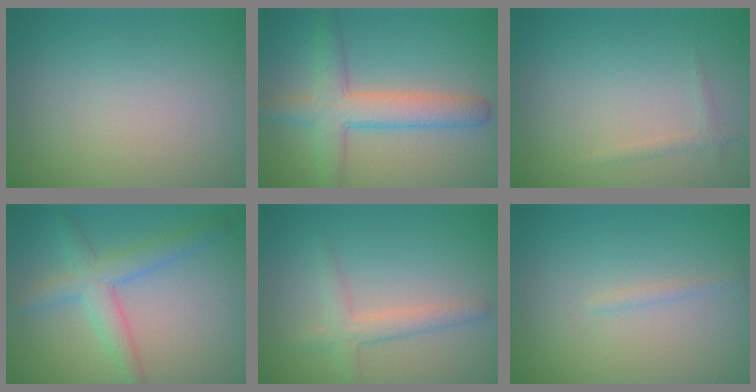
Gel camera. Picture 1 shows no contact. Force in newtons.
{"total": 5.1, "press": 5.1, "slide": 0.3}
{"total": 0.7, "press": 0.7, "slide": 0.1}
{"total": 3.8, "press": 3.8, "slide": 0.1}
{"total": 1.7, "press": 1.7, "slide": 0.2}
{"total": 0.6, "press": 0.6, "slide": 0.0}